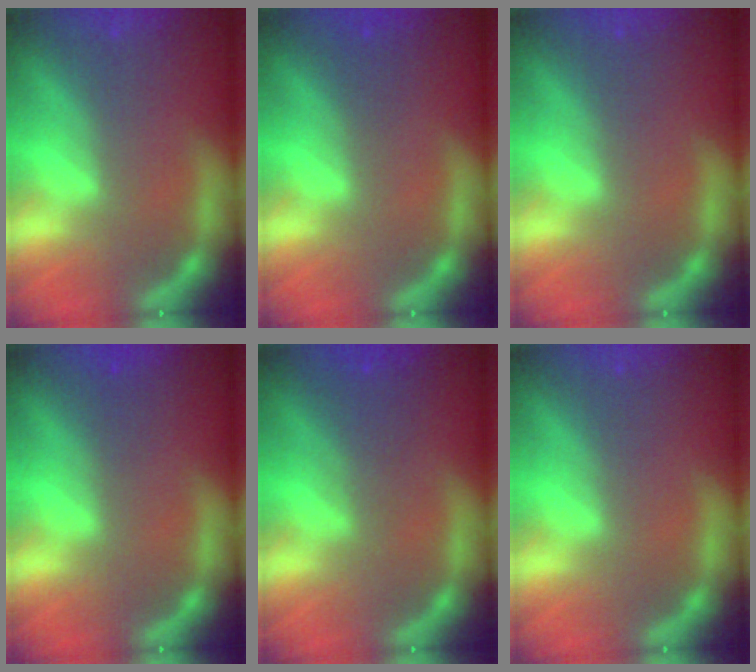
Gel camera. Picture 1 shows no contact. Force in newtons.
{"total": 0.9}
{"total": 0.0}
{"total": 0.9}
{"total": 2.5}
{"total": 0.0}